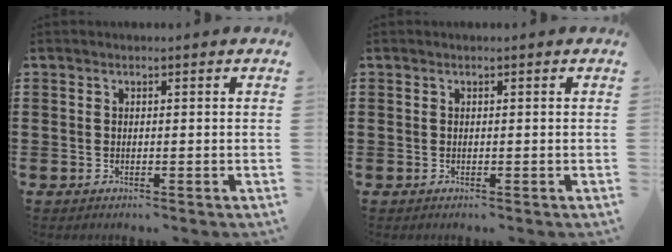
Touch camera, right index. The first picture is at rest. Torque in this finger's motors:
{"motor_torque": [0.00, 0.00, 0.03, 0.00]}